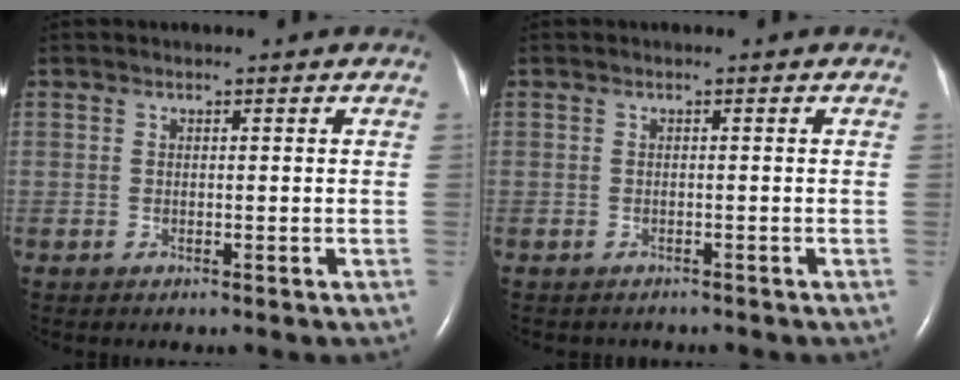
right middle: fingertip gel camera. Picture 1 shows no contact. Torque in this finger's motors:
{"motor_torque": [-0.01, -0.01, -0.07, -0.01]}